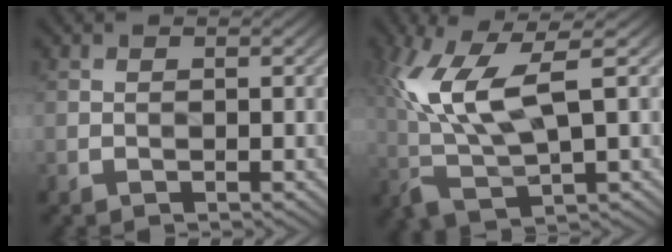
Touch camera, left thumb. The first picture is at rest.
{"total": 11.2, "force": [2.0, 4.0, 10.3], "torque": [-0.240, -0.001, 0.039]}